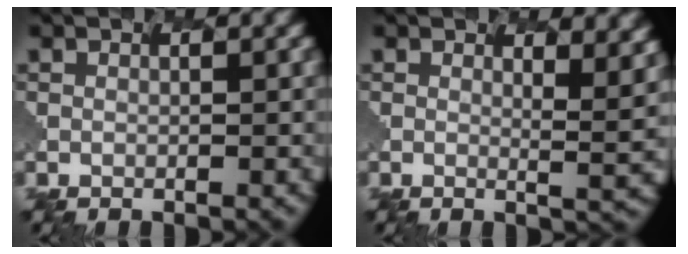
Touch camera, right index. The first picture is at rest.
{"total": 2.6, "force": [2.5, -0.1, 0.8], "torque": [-0.007, 0.022, 0.003]}